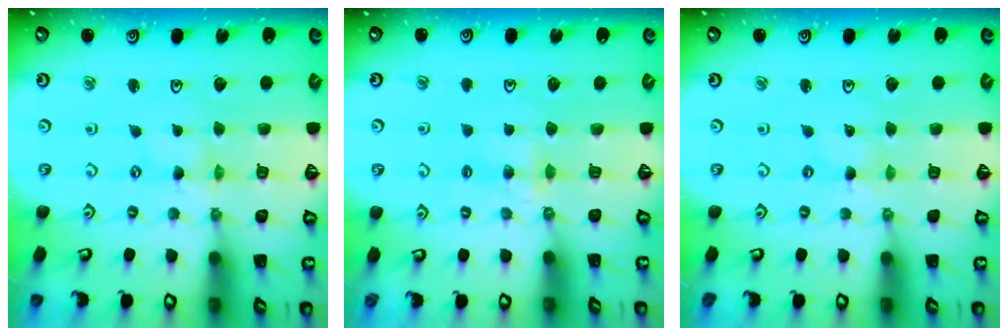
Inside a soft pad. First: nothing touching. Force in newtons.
{"total": 4.3, "press": 4.2, "slide": 0.5}
{"total": 0.0}